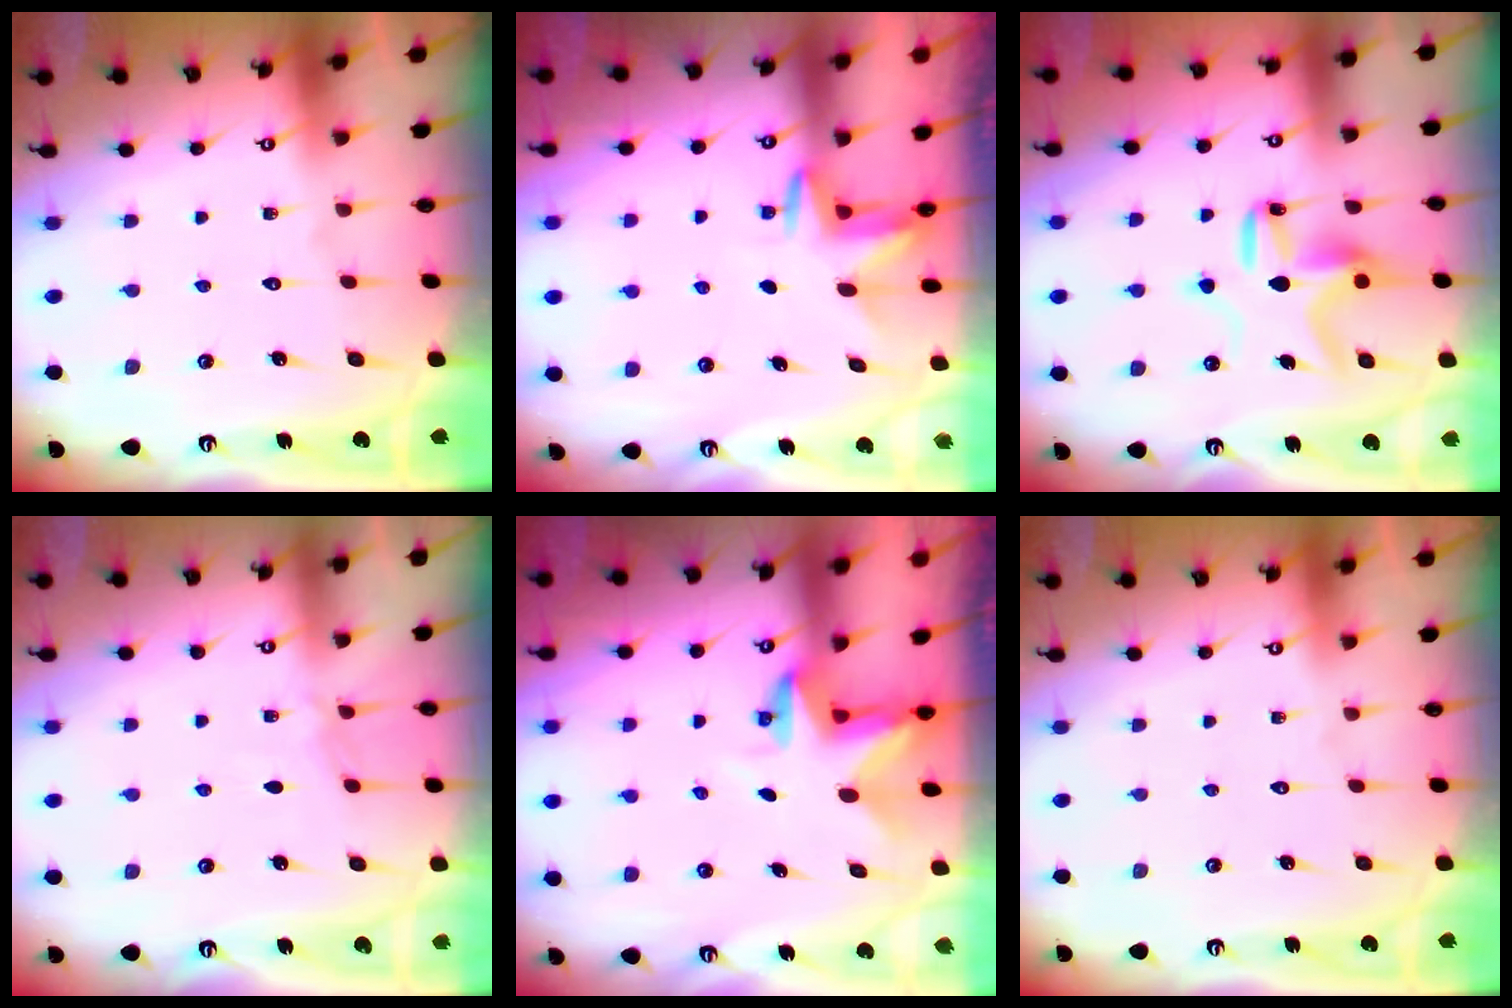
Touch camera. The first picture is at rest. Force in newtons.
{"total": 3.3, "press": 3.3, "slide": 0.5}
{"total": 10.0, "press": 10.0, "slide": 0.4}
{"total": 3.5, "press": 3.5, "slide": 0.5}
{"total": 2.8, "press": 2.8, "slide": 0.2}
{"total": 0.0}